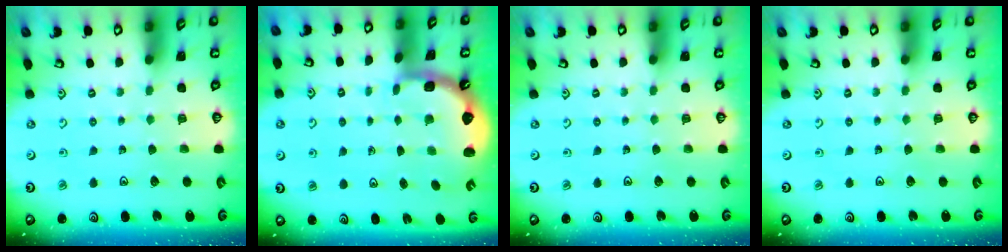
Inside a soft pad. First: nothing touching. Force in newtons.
{"total": 2.4, "press": 1.5, "slide": 1.9}
{"total": 0.0}
{"total": 0.0}